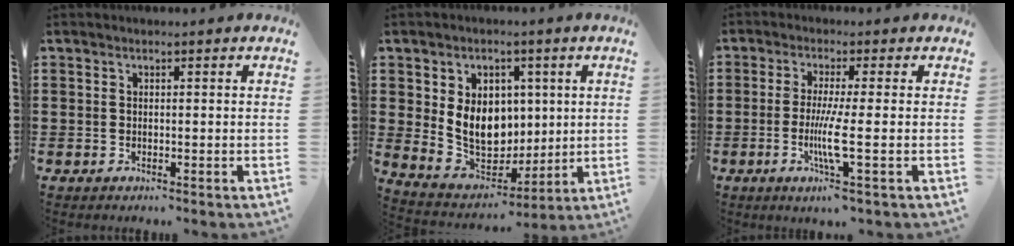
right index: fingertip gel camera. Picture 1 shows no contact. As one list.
[{"total": 10.1, "force": [1.4, 8.1, 6.0], "torque": [-0.131, 0.005, 0.027]}, {"total": 6.7, "force": [-1.3, -0.1, 6.6], "torque": [-0.136, -0.022, -0.030]}]